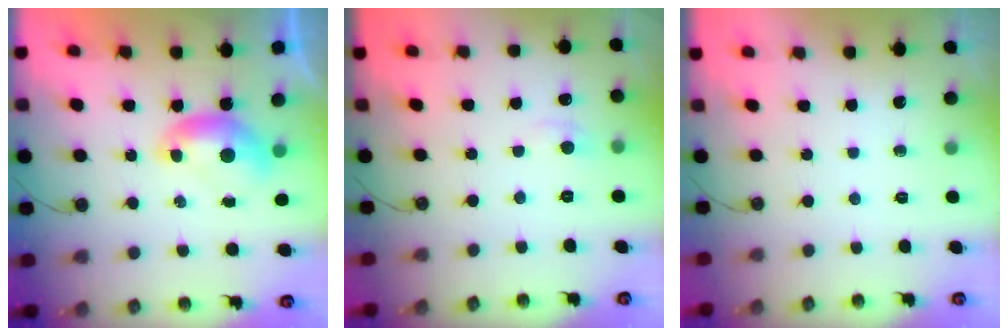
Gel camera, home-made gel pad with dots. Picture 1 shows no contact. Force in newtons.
{"total": 0.7, "press": 0.6, "slide": 0.4}
{"total": 0.0}